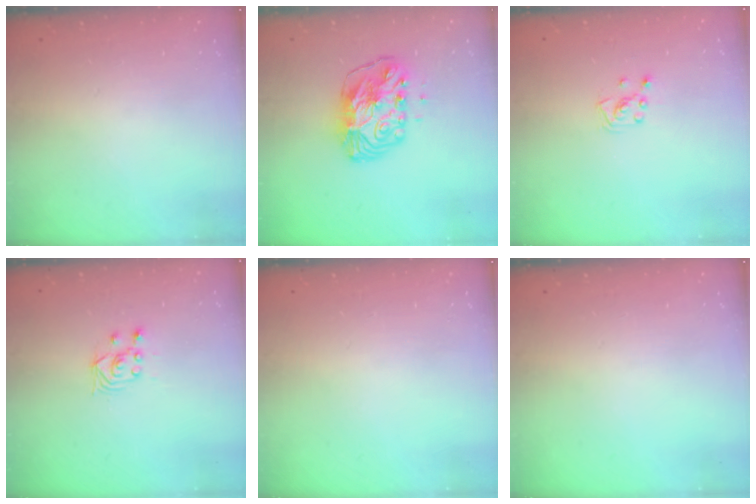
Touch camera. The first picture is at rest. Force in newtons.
{"total": 10.8, "press": 10.8, "slide": 1.0}
{"total": 4.3, "press": 4.3, "slide": 0.4}
{"total": 3.5, "press": 3.0, "slide": 1.7}
{"total": 0.0}
{"total": 0.0}